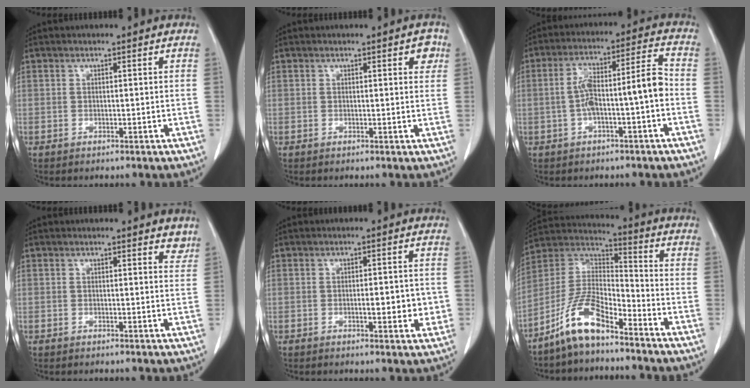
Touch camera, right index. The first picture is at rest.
{"total": 2.0, "force": [1.0, 0.7, 1.6], "torque": [-0.011, 0.000, 0.008]}
{"total": 9.2, "force": [-1.8, 1.2, 8.9], "torque": [-0.157, 0.038, -0.029]}
{"total": 3.0, "force": [2.7, 1.0, 0.9], "torque": [0.003, -0.010, 0.018]}
{"total": 4.4, "force": [-0.7, 1.4, 4.1], "torque": [-0.055, -0.001, -0.007]}
{"total": 10.6, "force": [-7.7, 3.1, 6.5], "torque": [-0.145, 0.018, -0.153]}